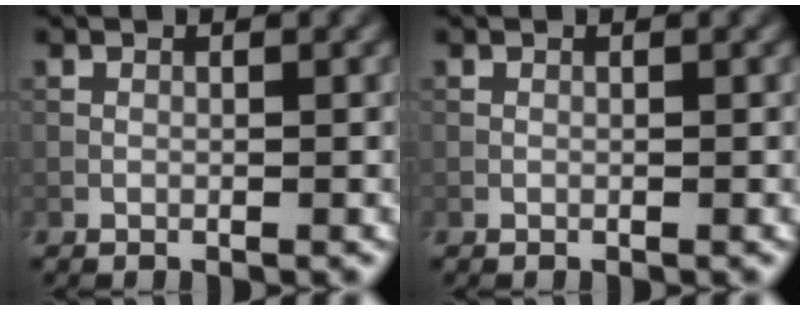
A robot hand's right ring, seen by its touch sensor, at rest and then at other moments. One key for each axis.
{"total": 0.0}